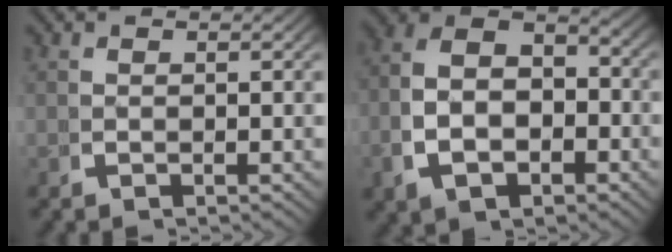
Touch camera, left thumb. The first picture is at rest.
{"total": 10.2, "force": [-0.3, 7.4, 7.0], "torque": [-0.129, -0.016, -0.003]}